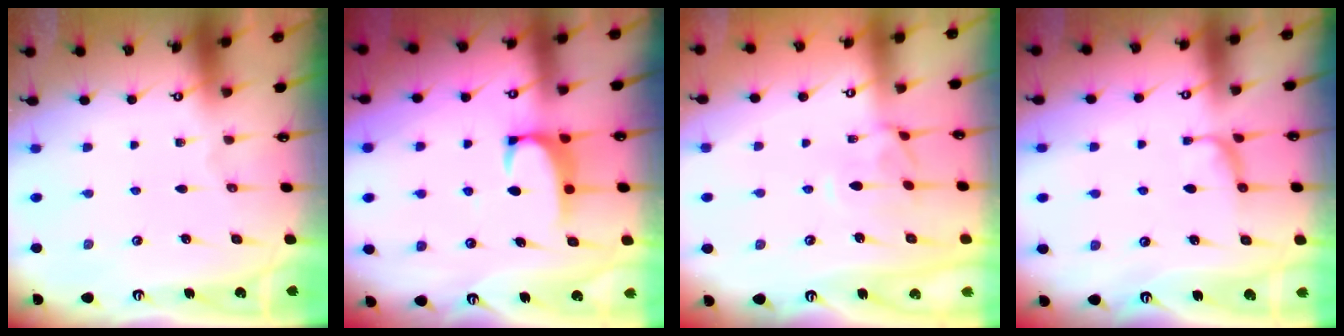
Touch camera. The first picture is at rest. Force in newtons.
{"total": 1.6, "press": 1.6, "slide": 0.4}
{"total": 1.1, "press": 0.8, "slide": 0.7}
{"total": 2.6, "press": 2.4, "slide": 0.9}